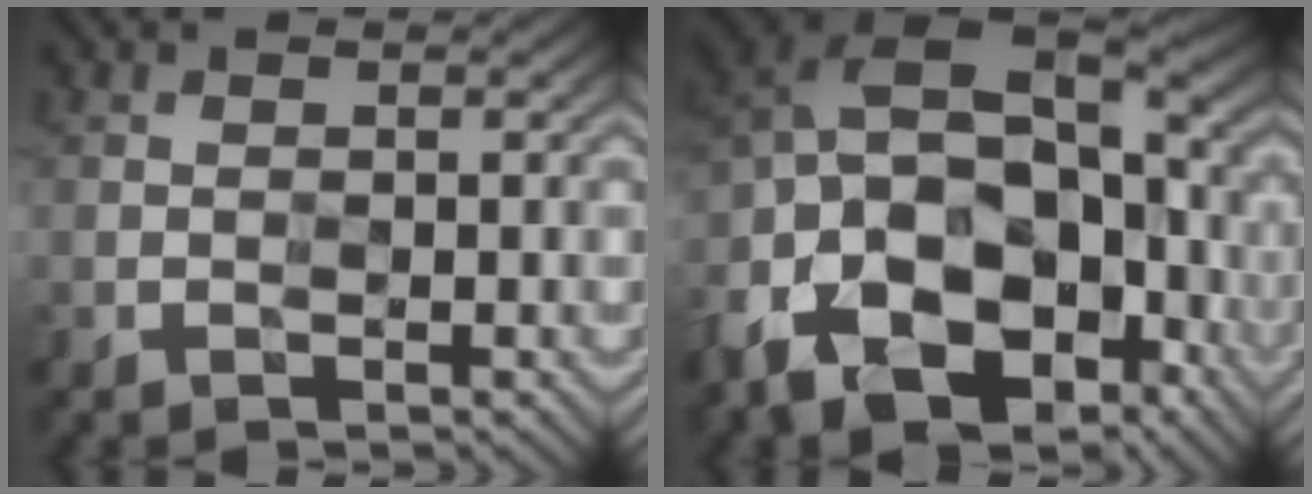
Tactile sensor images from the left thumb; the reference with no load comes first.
{"total": 19.7, "force": [-8.7, 12.3, 12.6], "torque": [-0.280, -0.036, -0.129]}